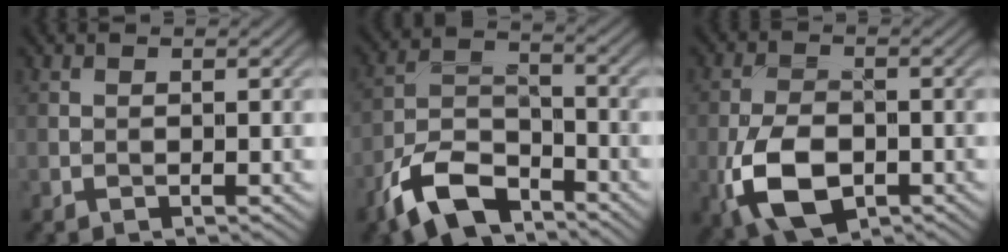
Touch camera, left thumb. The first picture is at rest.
{"total": 10.0, "force": [-6.8, 4.6, 5.8], "torque": [-0.116, -0.006, -0.146]}
{"total": 8.8, "force": [-3.3, 5.1, 6.4], "torque": [-0.147, -0.016, -0.070]}